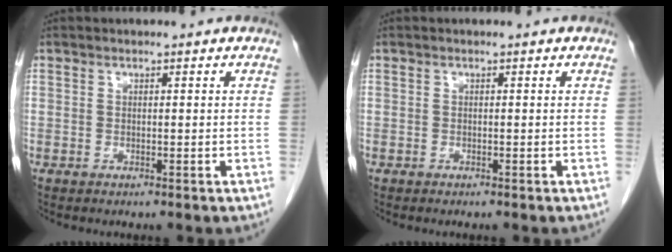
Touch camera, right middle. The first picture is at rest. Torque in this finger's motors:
{"motor_torque": [-0.19, -0.23, -0.04, -0.01]}